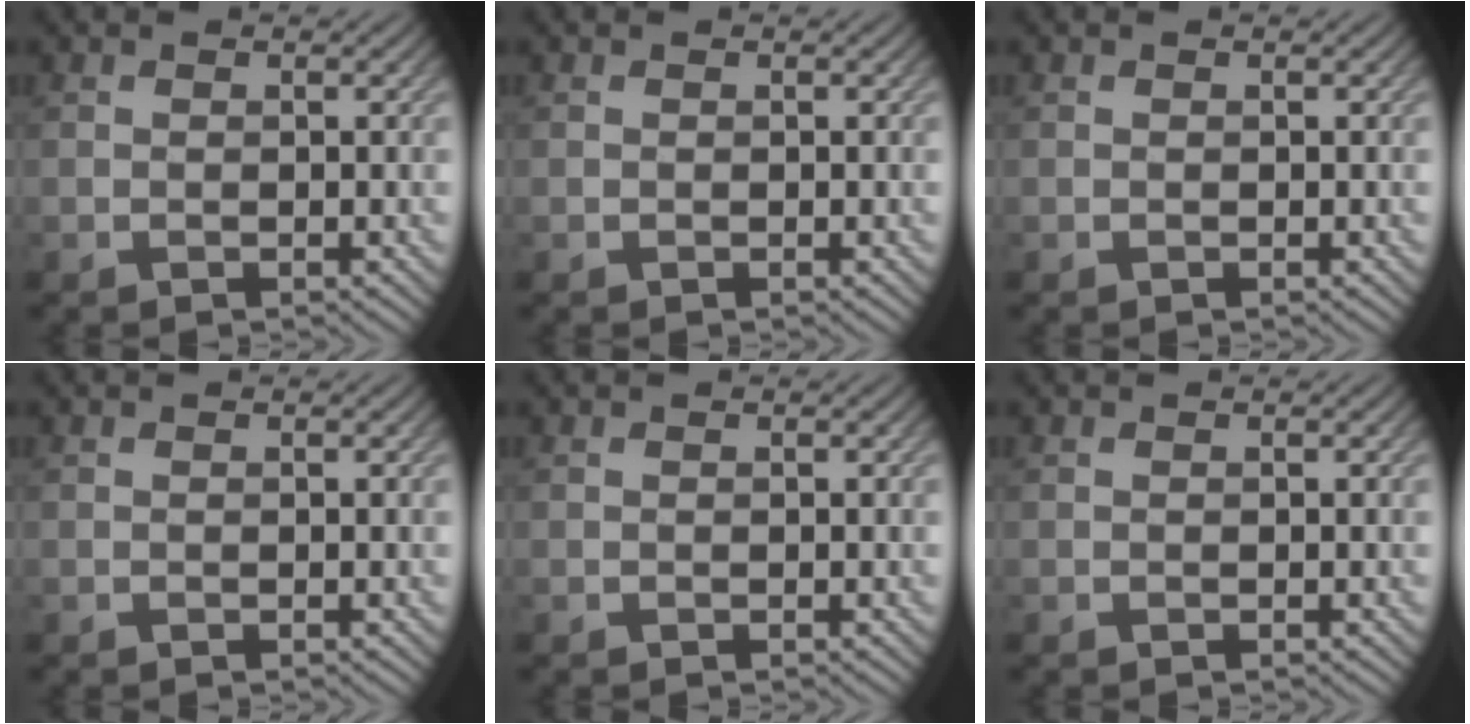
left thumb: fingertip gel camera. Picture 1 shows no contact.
{"total": 0.0}
{"total": 0.0}
{"total": 0.0}
{"total": 0.0}
{"total": 0.0}